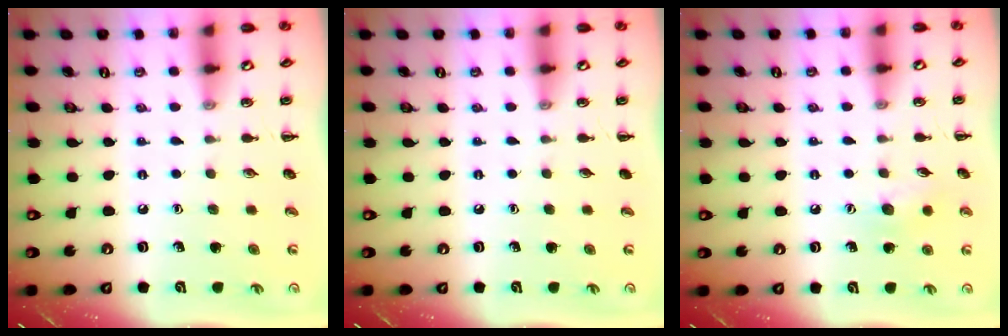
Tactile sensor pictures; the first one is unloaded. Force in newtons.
{"total": 0.0}
{"total": 6.8, "press": 6.6, "slide": 1.6}